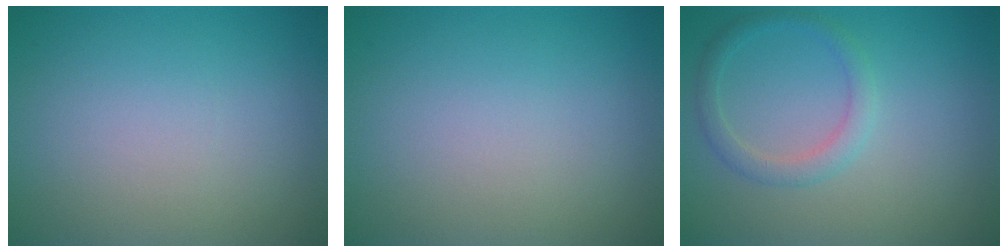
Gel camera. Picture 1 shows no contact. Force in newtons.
{"total": 0.0}
{"total": 2.0, "press": 2.0, "slide": 0.1}